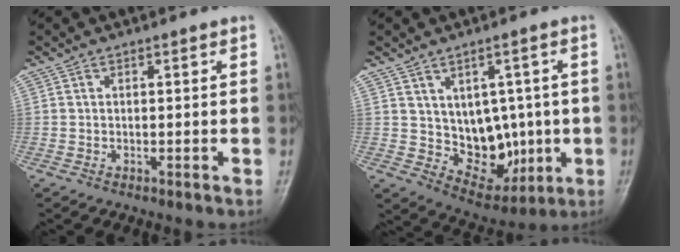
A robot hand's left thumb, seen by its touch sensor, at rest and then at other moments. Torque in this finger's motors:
{"motor_torque": [0.23, 0.27, -0.02, 0.05, 0.05]}